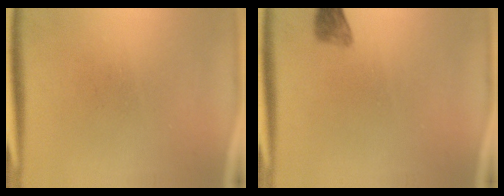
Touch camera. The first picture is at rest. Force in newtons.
{"total": 2.1}